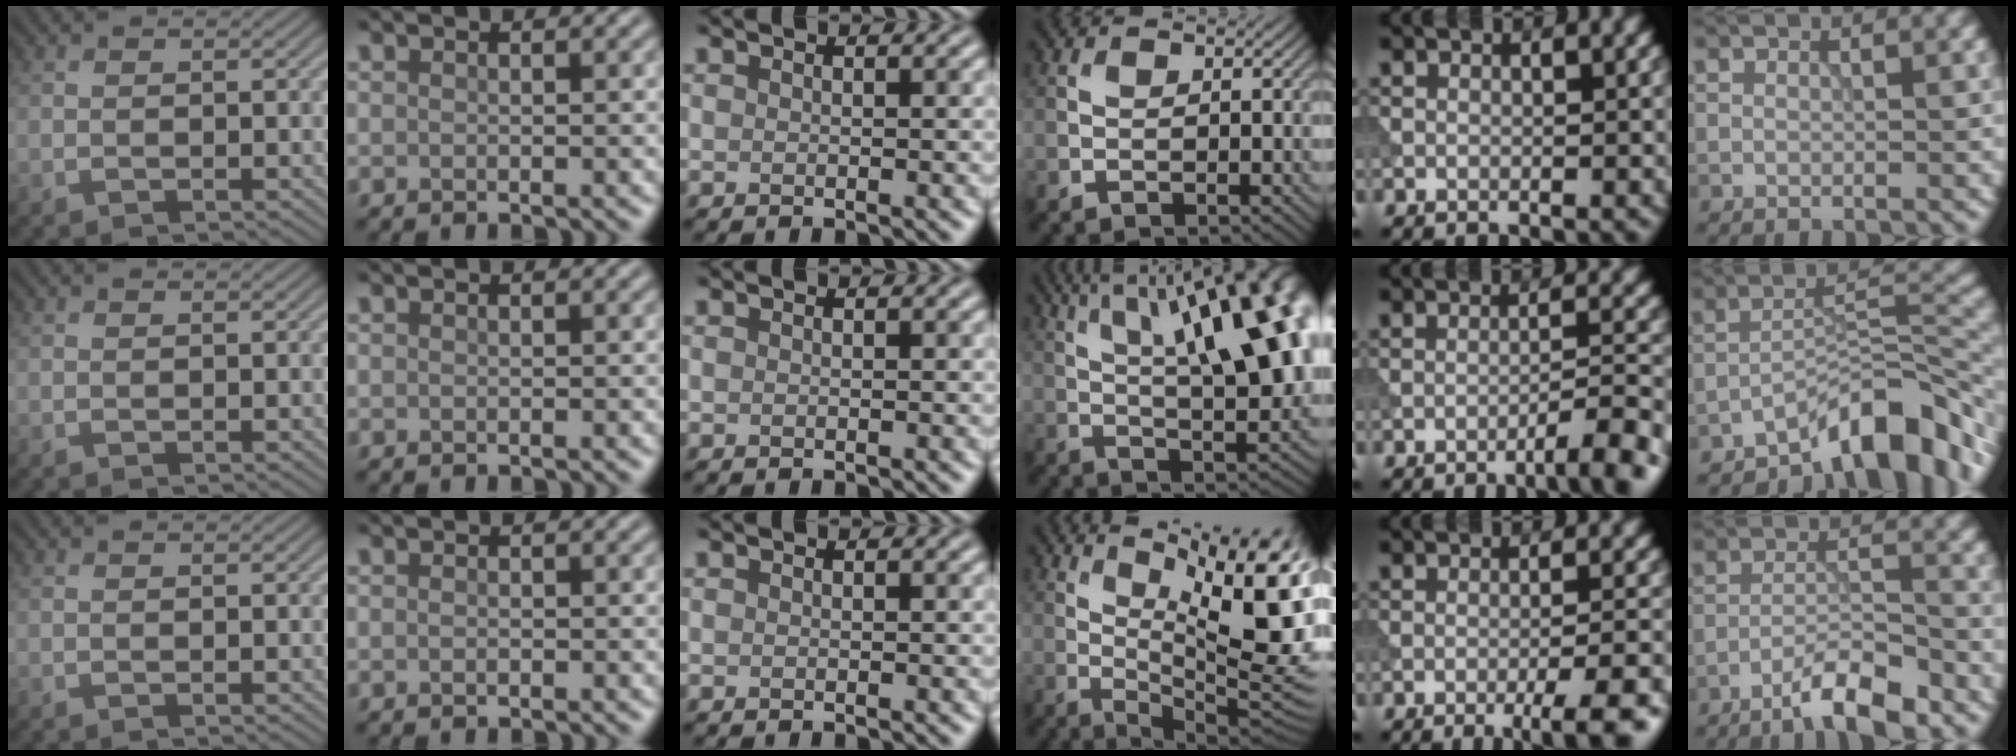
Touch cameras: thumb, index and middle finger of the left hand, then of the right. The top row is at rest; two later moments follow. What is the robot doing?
{"motion": "dispense", "object": "syringe"}